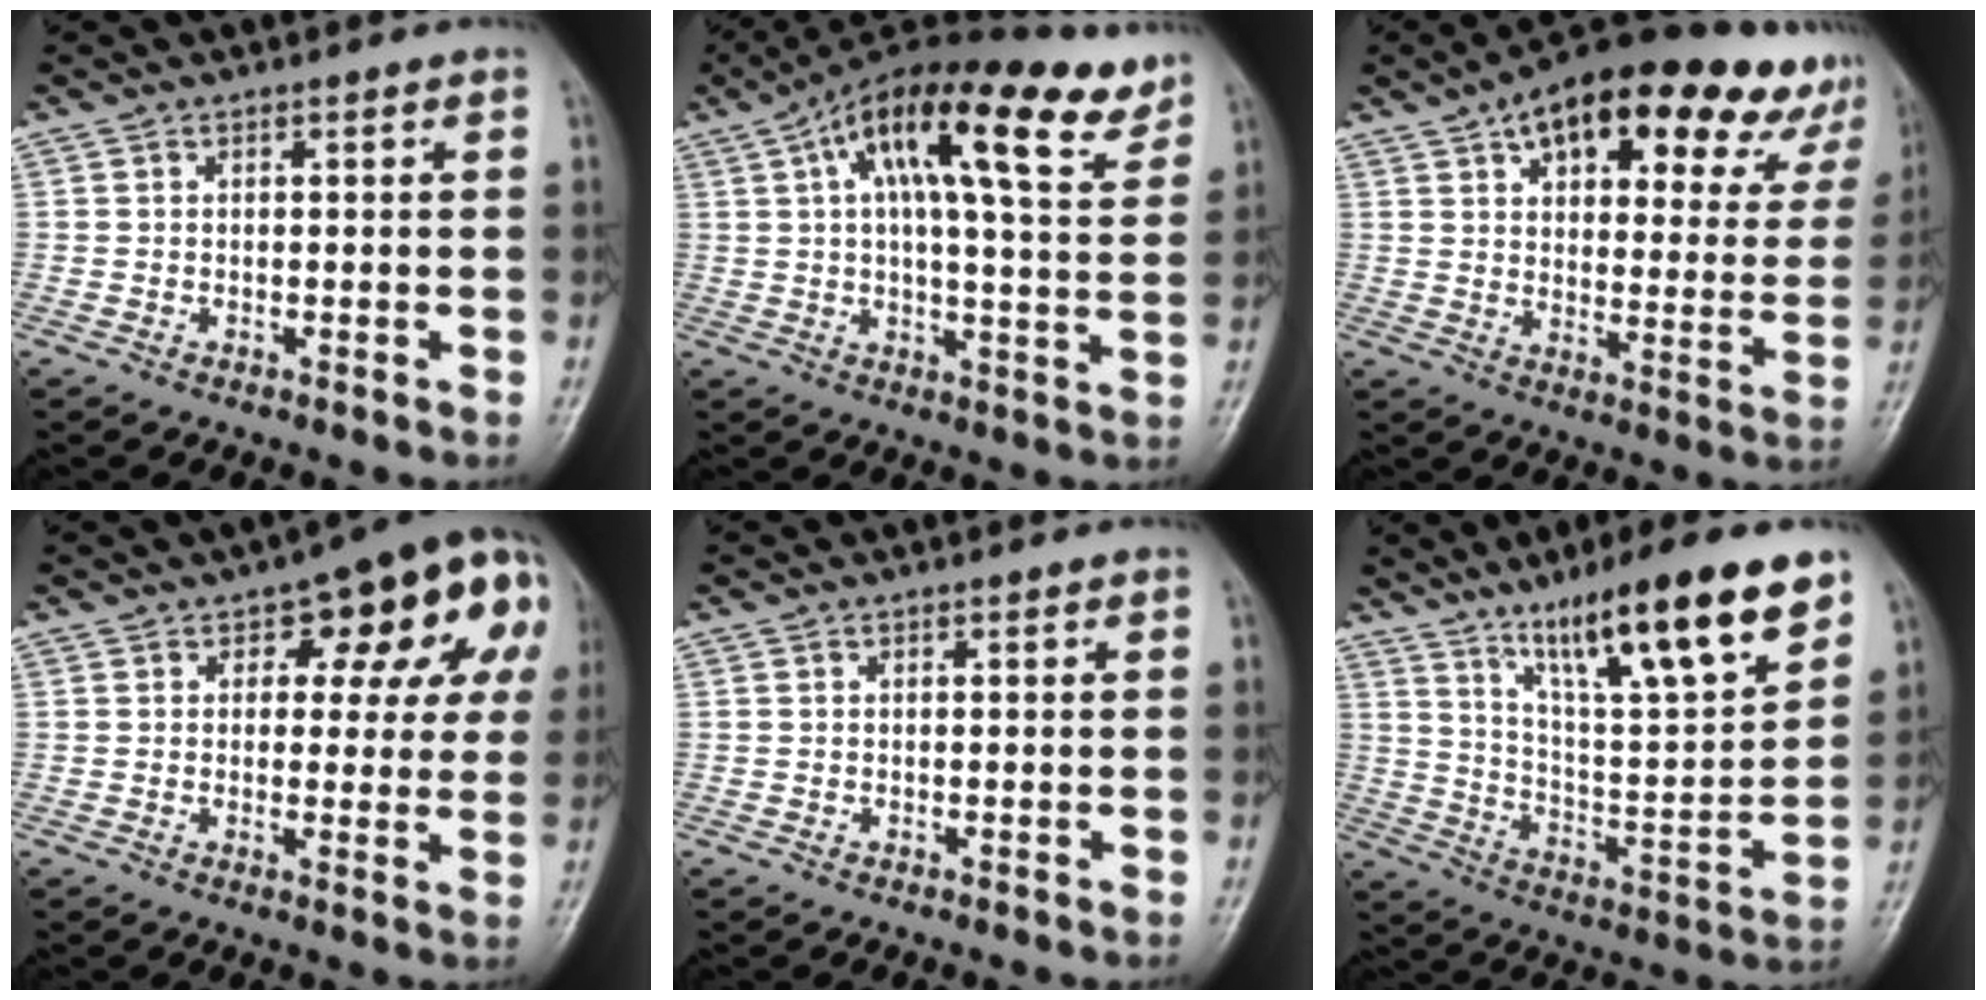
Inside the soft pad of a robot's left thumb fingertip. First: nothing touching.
{"total": 20.9, "force": [11.0, 6.7, 16.4], "torque": [-0.241, -0.010, 0.166]}
{"total": 25.1, "force": [15.8, 10.9, 16.2], "torque": [-0.190, -0.017, 0.211]}
{"total": 14.7, "force": [5.3, 7.3, 11.5], "torque": [-0.094, 0.005, 0.056]}
{"total": 0.0}
{"total": 20.8, "force": [13.3, 3.6, 15.6], "torque": [-0.225, -0.054, 0.225]}